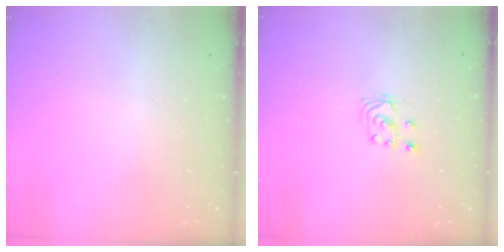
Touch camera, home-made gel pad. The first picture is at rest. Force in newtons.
{"total": 3.5, "press": 3.5, "slide": 0.4}